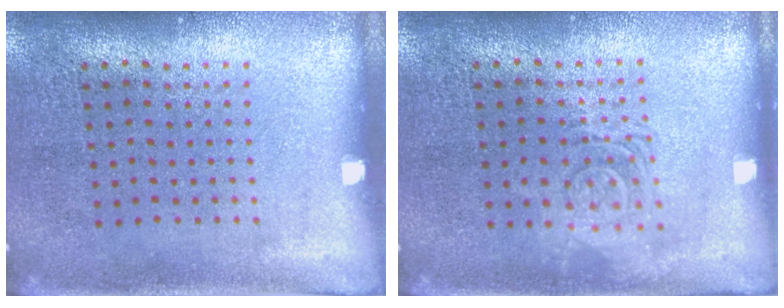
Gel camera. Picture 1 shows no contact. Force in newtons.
{"total": 2.7, "press": 2.6, "slide": 0.4}